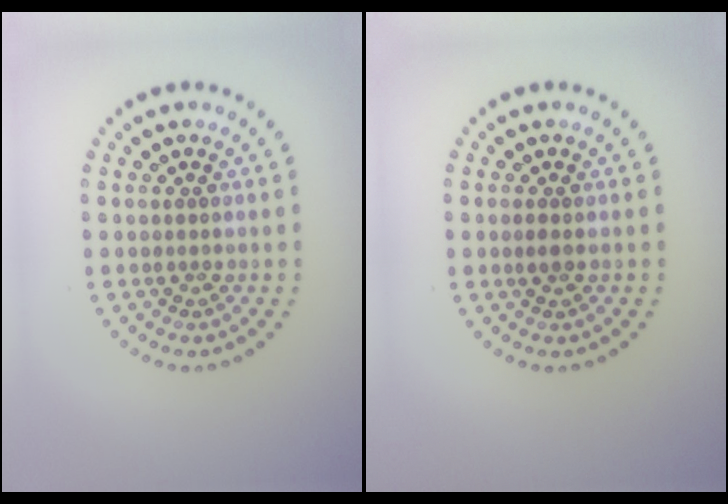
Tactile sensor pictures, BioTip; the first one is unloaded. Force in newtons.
{"total": 0.8, "press": 0.8, "slide": 0.1}